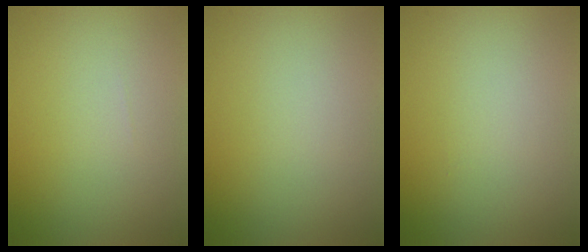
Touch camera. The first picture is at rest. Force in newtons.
{"total": 0.0}
{"total": 0.0}